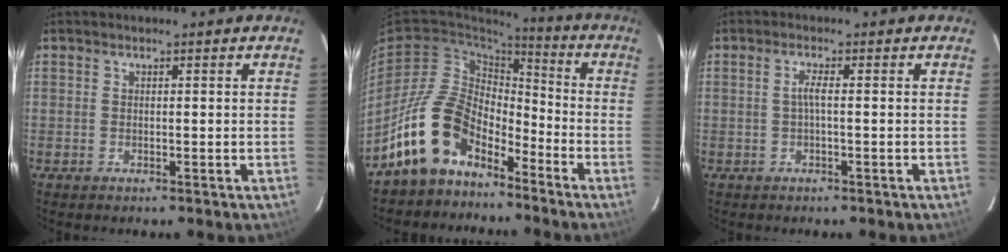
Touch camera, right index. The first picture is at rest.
{"total": 14.7, "force": [-10.0, 8.2, 6.9], "torque": [-0.141, 0.020, -0.182]}
{"total": 1.6, "force": [-0.3, -0.1, 1.5], "torque": [-0.029, 0.004, -0.007]}